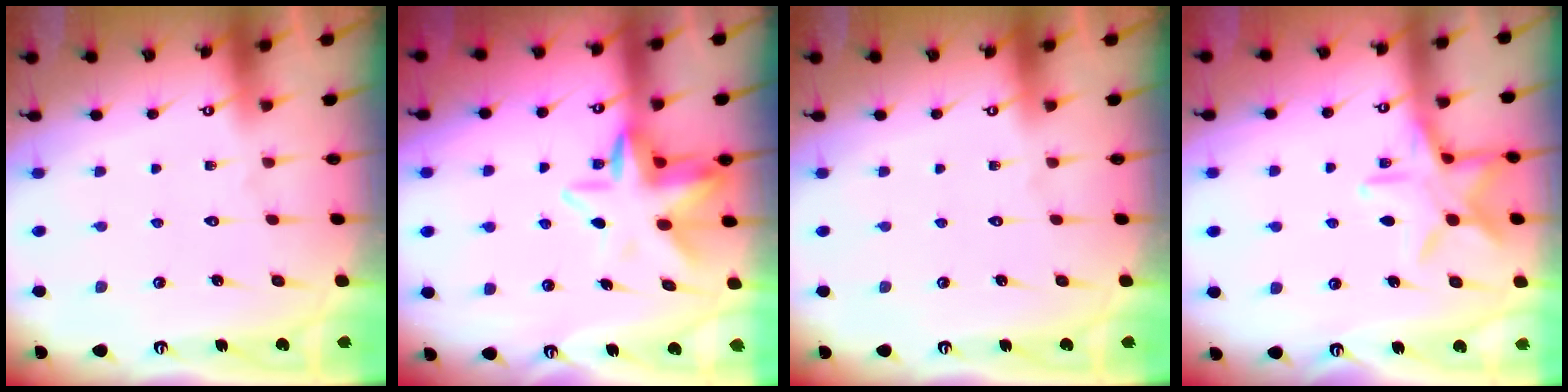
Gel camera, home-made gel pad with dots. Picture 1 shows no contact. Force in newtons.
{"total": 9.1, "press": 8.7, "slide": 2.6}
{"total": 0.0}
{"total": 12.2, "press": 12.2, "slide": 0.8}